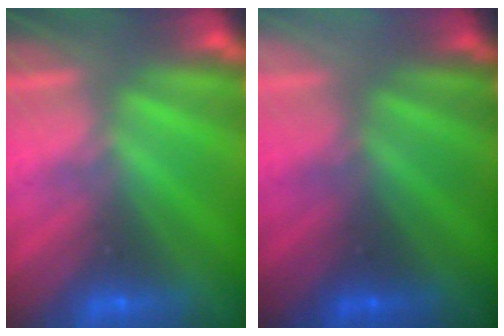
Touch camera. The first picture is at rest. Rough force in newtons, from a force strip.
{"total": 2.6}